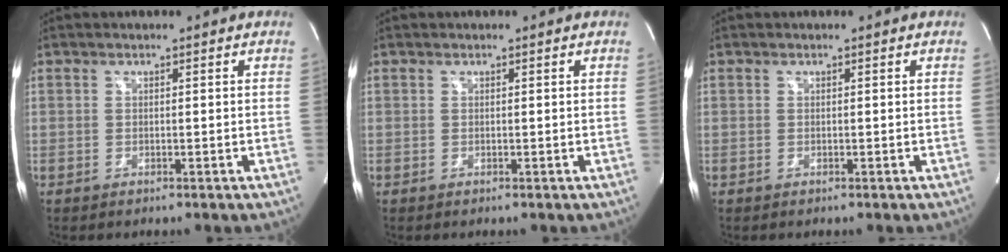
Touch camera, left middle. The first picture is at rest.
{"total": 0.0}
{"total": 0.0}